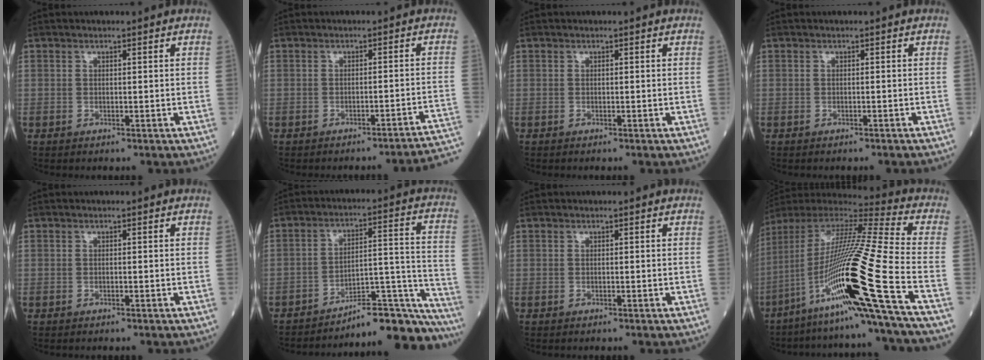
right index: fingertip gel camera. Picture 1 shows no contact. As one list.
[{"total": 7.2, "force": [-6.7, -1.4, 2.2], "torque": [0.000, 0.003, -0.075]}, {"total": 0.0}, {"total": 0.6, "force": [-0.6, 0.0, 0.2], "torque": [-0.004, -0.001, -0.008]}, {"total": 0.0}, {"total": 16.8, "force": [-16.3, 1.1, 3.7], "torque": [-0.008, 0.064, -0.227]}, {"total": 0.0}, {"total": 25.0, "force": [-10.6, -1.7, 22.5], "torque": [-0.416, -0.029, -0.197]}]